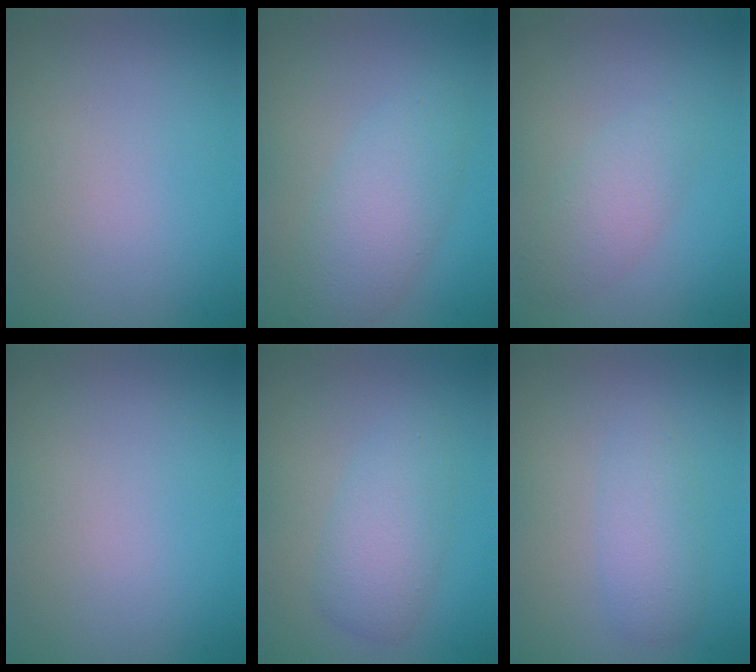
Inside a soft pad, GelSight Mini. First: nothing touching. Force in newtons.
{"total": 4.2, "press": 4.2, "slide": 0.1}
{"total": 2.5, "press": 2.5, "slide": 0.0}
{"total": 0.0}
{"total": 3.4, "press": 3.4, "slide": 0.2}
{"total": 2.4, "press": 2.4, "slide": 0.1}